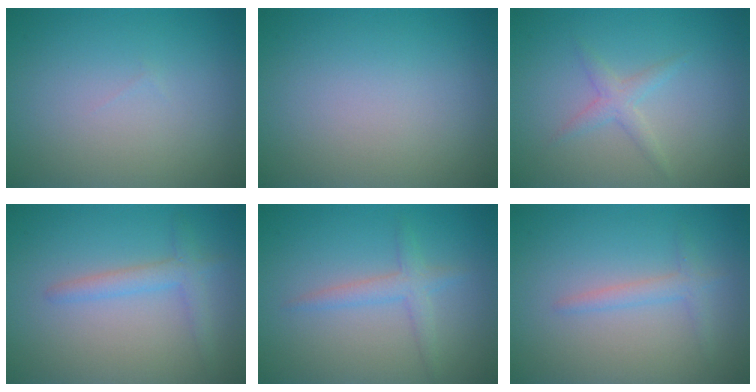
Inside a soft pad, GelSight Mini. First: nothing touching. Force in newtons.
{"total": 0.0}
{"total": 1.6, "press": 1.6, "slide": 0.1}
{"total": 2.1, "press": 2.1, "slide": 0.1}
{"total": 2.0, "press": 2.0, "slide": 0.1}
{"total": 1.6, "press": 1.6, "slide": 0.1}